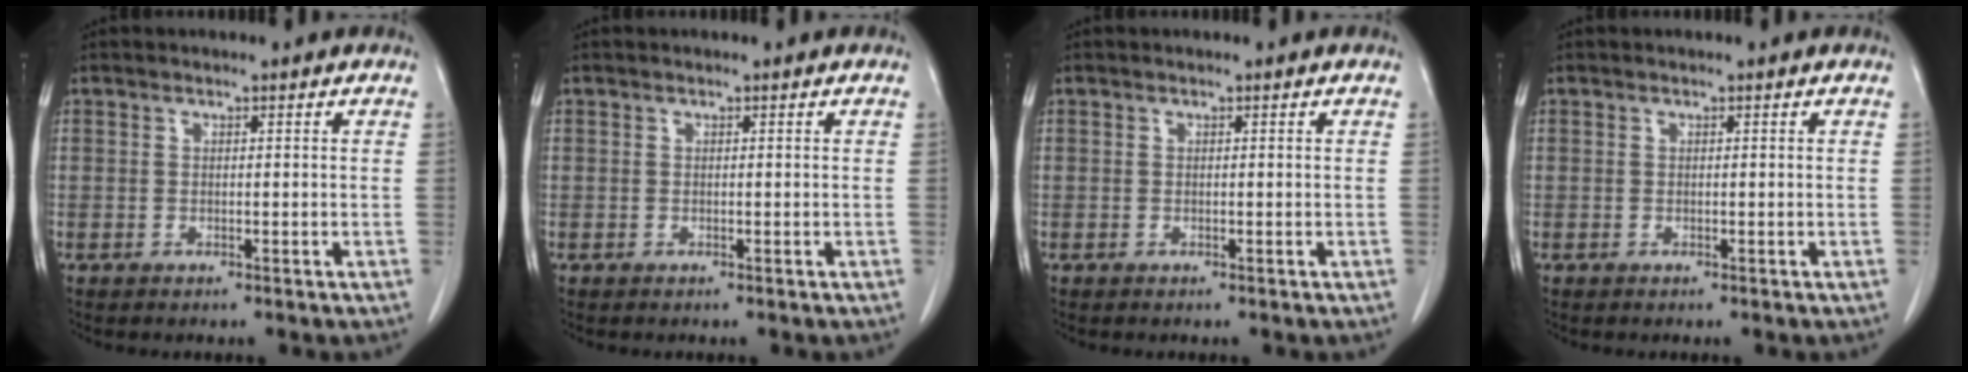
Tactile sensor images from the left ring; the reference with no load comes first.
{"total": 0.0}
{"total": 0.0}
{"total": 0.0}